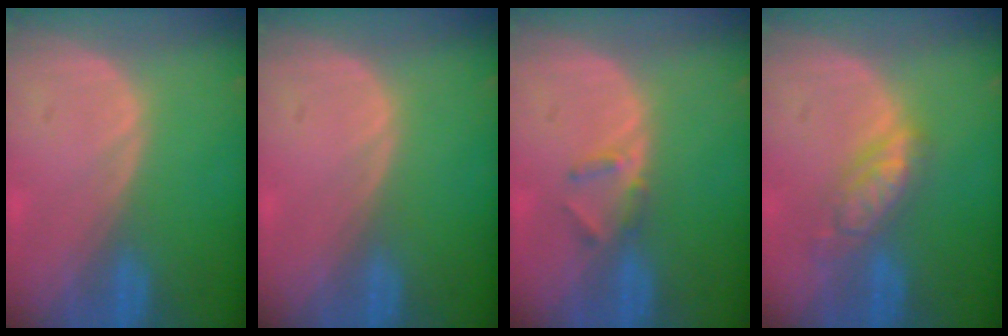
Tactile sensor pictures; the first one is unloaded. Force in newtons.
{"total": 0.0}
{"total": 2.3, "press": 2.1, "slide": 0.9}
{"total": 5.5, "press": 5.0, "slide": 2.4}